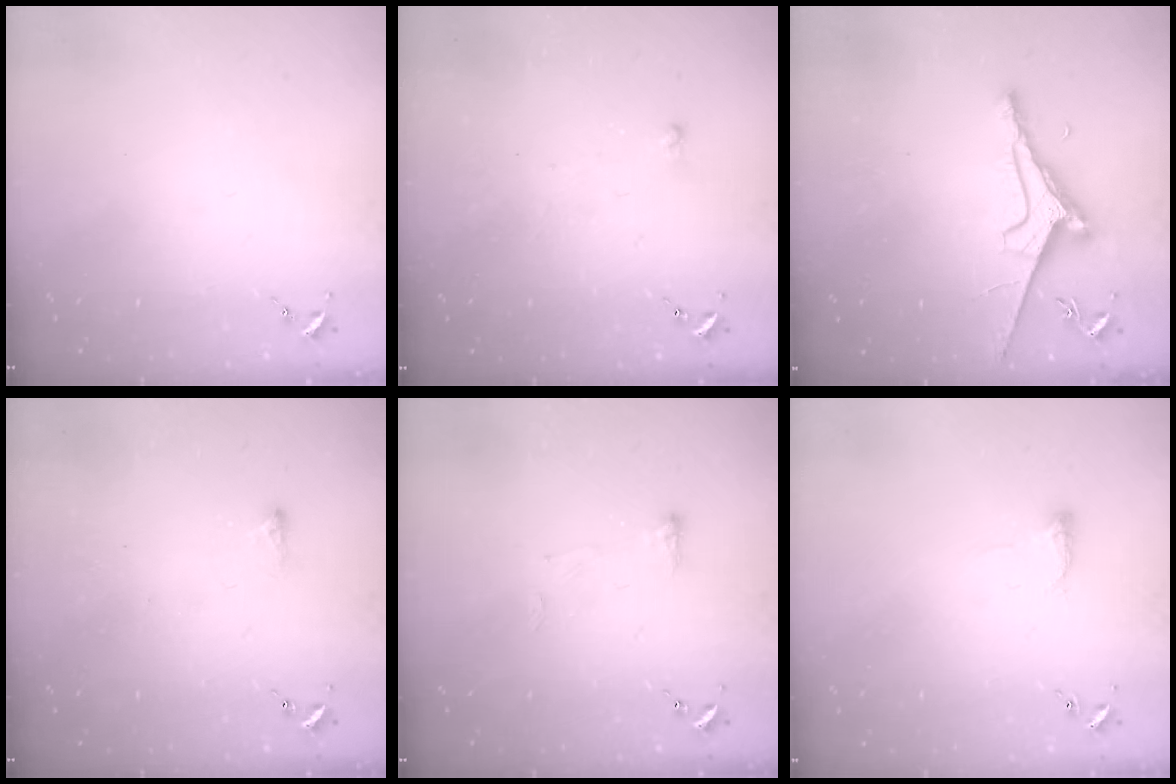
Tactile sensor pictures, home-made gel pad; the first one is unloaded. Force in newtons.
{"total": 2.5, "press": 2.5, "slide": 0.5}
{"total": 8.3, "press": 8.2, "slide": 1.2}
{"total": 2.4, "press": 2.4, "slide": 0.5}
{"total": 3.4, "press": 3.3, "slide": 0.6}
{"total": 6.2, "press": 6.2, "slide": 0.9}